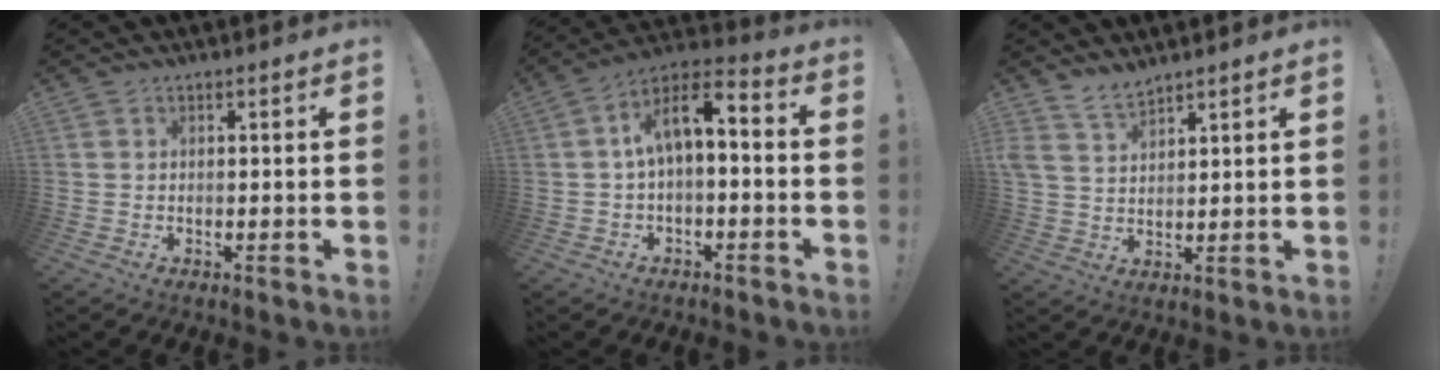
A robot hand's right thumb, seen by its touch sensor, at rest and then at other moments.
{"total": 9.7, "force": [0.8, 4.5, 8.6], "torque": [-0.139, 0.009, 0.014]}
{"total": 5.9, "force": [5.3, 2.0, 1.9], "torque": [-0.044, -0.025, 0.102]}